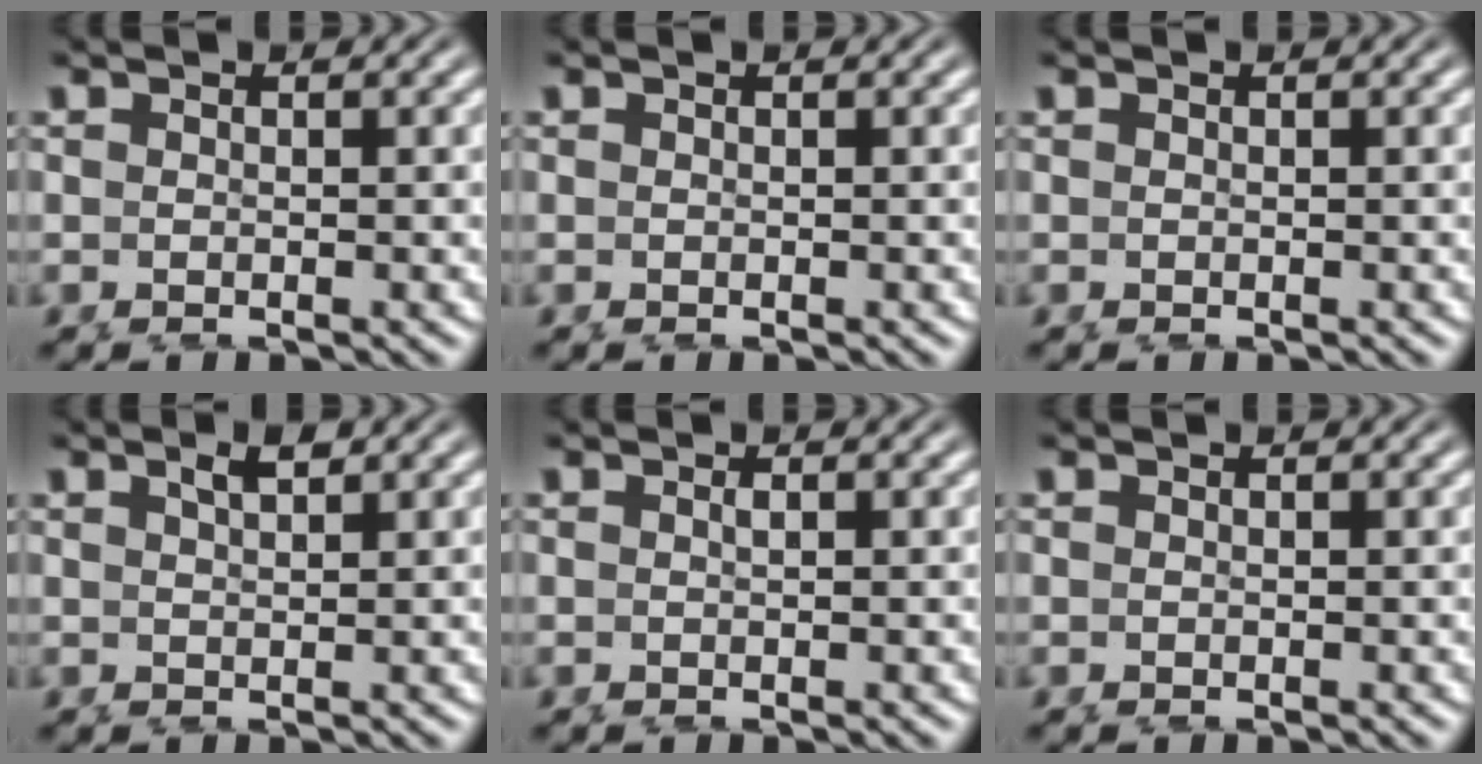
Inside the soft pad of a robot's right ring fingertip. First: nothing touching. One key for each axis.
{"total": 0.0}
{"total": 0.0}
{"total": 1.2, "fx": 0.6, "fy": -0.6, "fz": 0.9, "tx": -0.008, "ty": -0.003, "tz": 0.020}
{"total": 0.5, "fx": -0.1, "fy": -0.4, "fz": 0.3, "tx": -0.006, "ty": -0.004, "tz": 0.002}
{"total": 0.0}